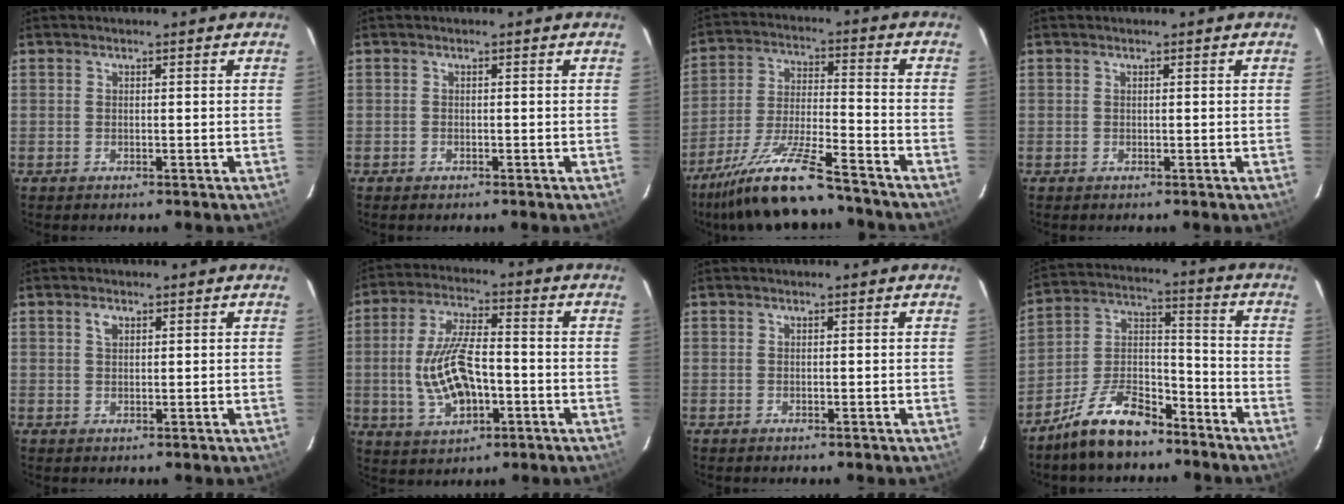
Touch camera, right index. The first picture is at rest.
{"total": 0.7, "force": [-0.6, 0.5, 0.1], "torque": [-0.002, 0.001, -0.009]}
{"total": 15.0, "force": [-12.5, 1.4, 8.2], "torque": [-0.170, -0.019, -0.221]}
{"total": 0.0}
{"total": 1.6, "force": [0.8, 1.0, 1.0], "torque": [-0.018, 0.005, 0.013]}
{"total": 12.7, "force": [-2.5, 5.6, 11.0], "torque": [-0.227, 0.001, -0.036]}
{"total": 0.0}
{"total": 13.2, "force": [-9.7, 5.7, 6.9], "torque": [-0.145, 0.031, -0.174]}